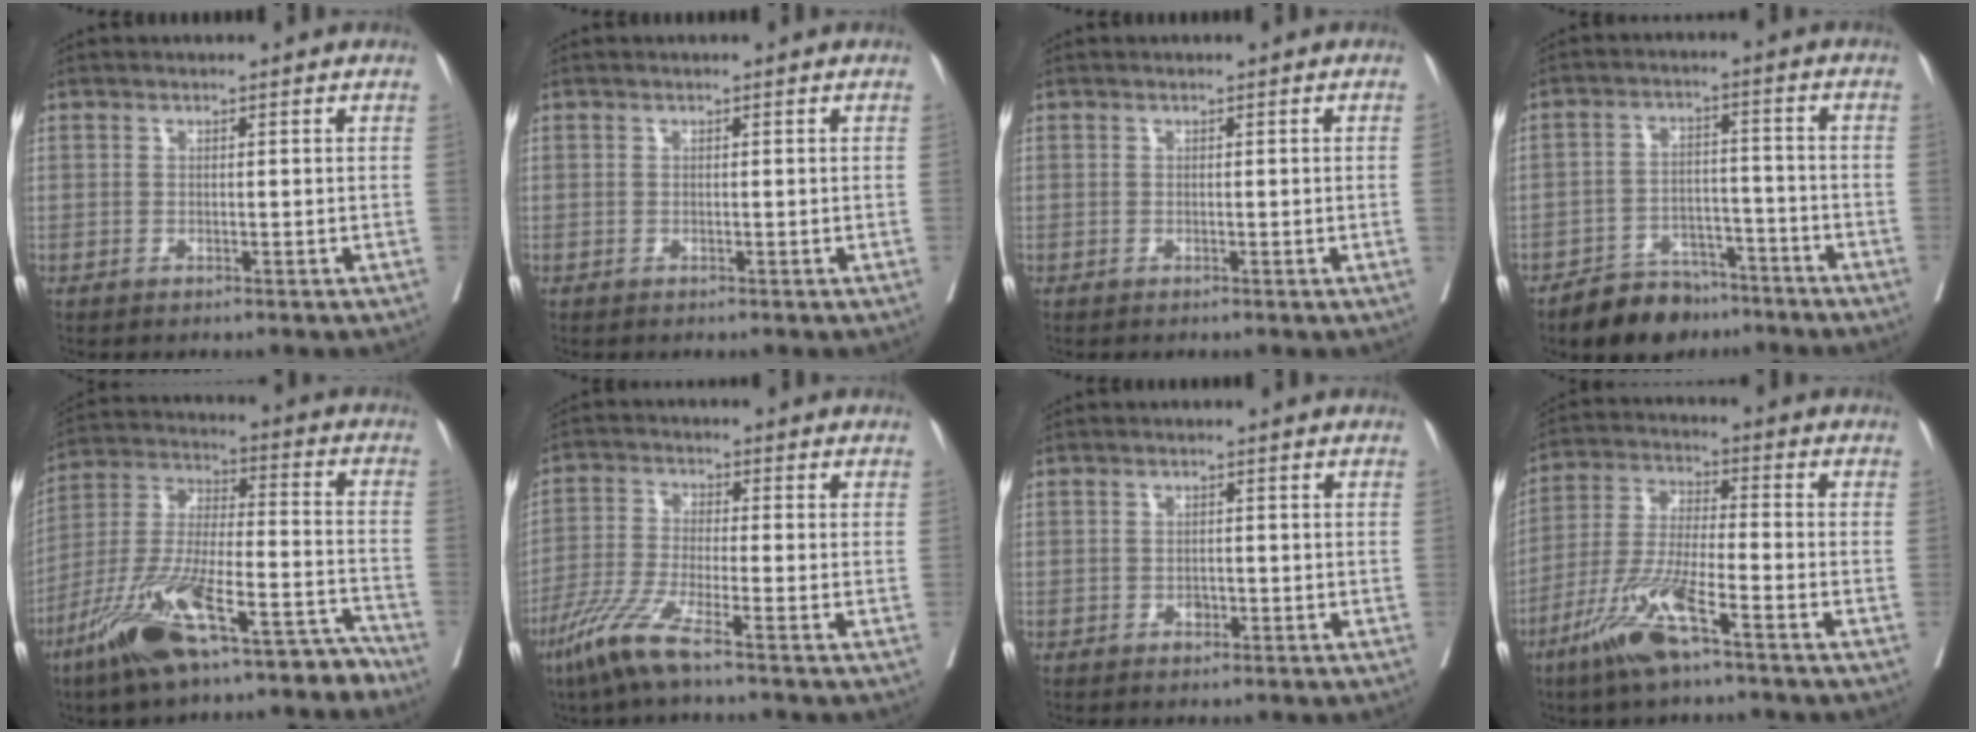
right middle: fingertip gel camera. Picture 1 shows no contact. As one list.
[{"total": 0.0}, {"total": 0.8, "force": [0.0, -0.4, 0.7], "torque": [-0.009, -0.002, 0.000]}, {"total": 8.2, "force": [-6.8, 4.0, 2.5], "torque": [-0.036, 0.003, -0.111]}, {"total": 19.2, "force": [-13.9, 4.1, 12.6], "torque": [-0.242, 0.001, -0.247]}, {"total": 7.3, "force": [-5.0, -0.2, 5.4], "torque": [-0.118, -0.022, -0.106]}, {"total": 1.2, "force": [-0.6, 0.8, 0.6], "torque": [-0.007, 0.003, -0.007]}, {"total": 11.0, "force": [-6.6, 1.1, 8.7], "torque": [-0.186, -0.019, -0.132]}]